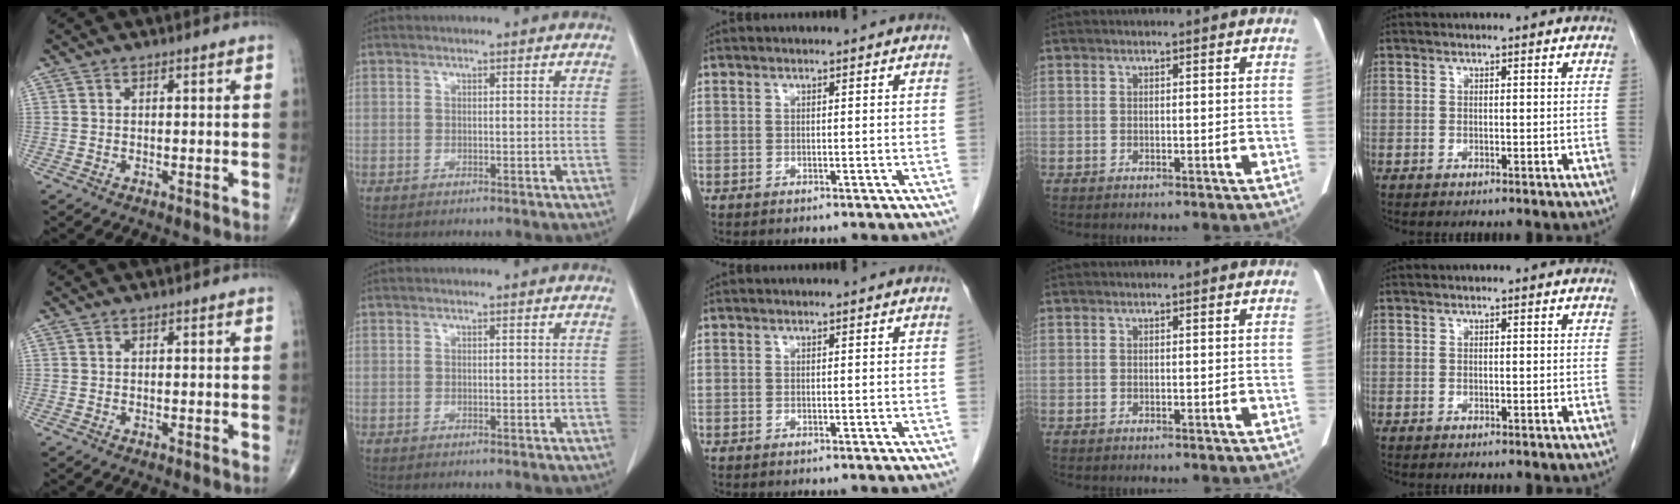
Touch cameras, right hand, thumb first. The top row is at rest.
{}